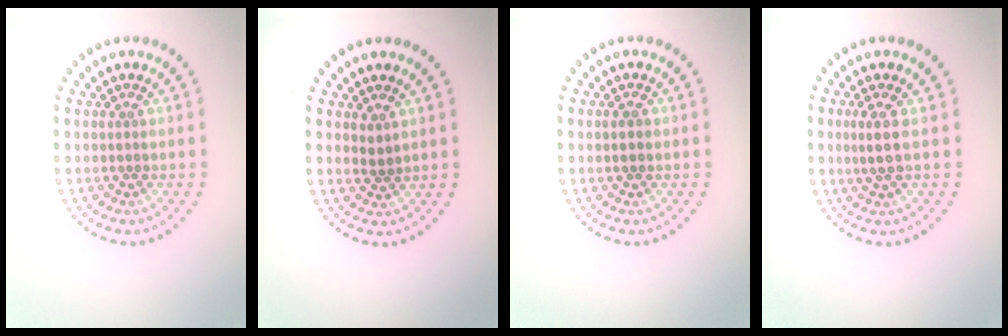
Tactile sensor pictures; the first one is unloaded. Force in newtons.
{"total": 0.8, "press": 0.7, "slide": 0.4}
{"total": 1.2, "press": 1.2, "slide": 0.2}
{"total": 1.7, "press": 1.3, "slide": 1.0}